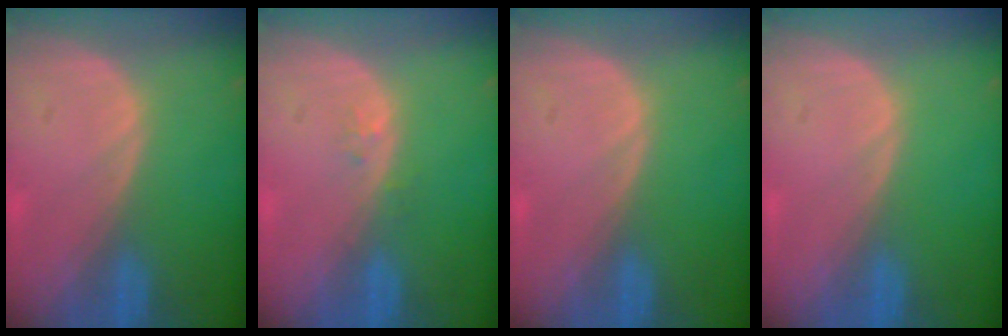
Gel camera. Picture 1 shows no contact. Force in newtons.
{"total": 0.9, "press": 0.9, "slide": 0.2}
{"total": 0.0}
{"total": 0.0}